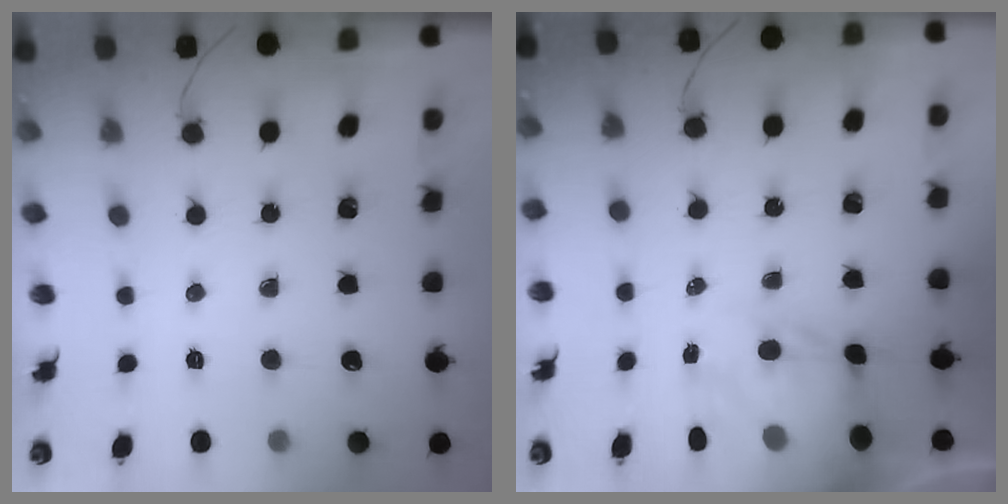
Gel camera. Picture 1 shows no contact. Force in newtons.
{"total": 11.9, "press": 11.5, "slide": 2.8}